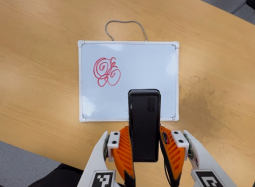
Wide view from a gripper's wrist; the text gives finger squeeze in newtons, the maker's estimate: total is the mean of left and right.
{"total": 4.8, "left": 3.4, "right": 6.2}